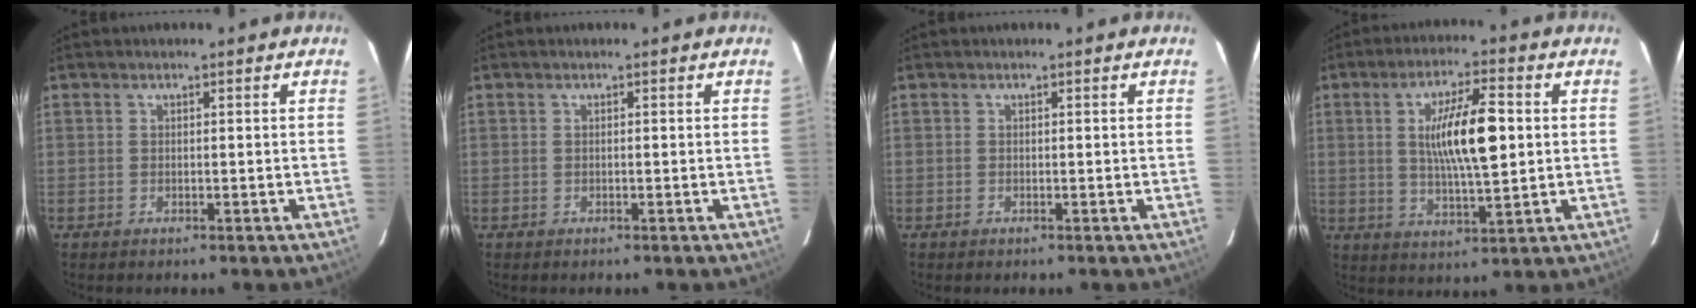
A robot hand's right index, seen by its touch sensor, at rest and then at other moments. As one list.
[{"total": 0.0}, {"total": 0.0}, {"total": 11.1, "force": [1.4, 1.9, 10.8], "torque": [-0.192, 0.004, 0.025]}]